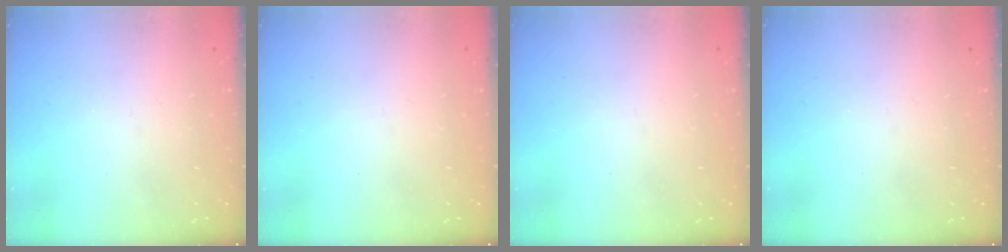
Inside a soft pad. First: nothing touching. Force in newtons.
{"total": 0.0}
{"total": 0.0}
{"total": 0.0}